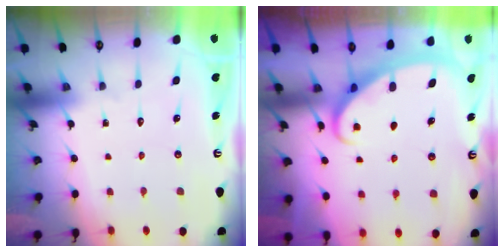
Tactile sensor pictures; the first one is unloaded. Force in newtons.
{"total": 2.6, "press": 2.6, "slide": 0.3}